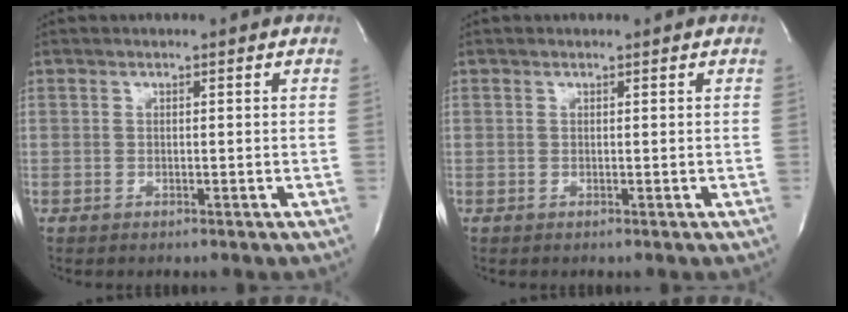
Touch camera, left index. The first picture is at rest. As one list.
[{"total": 0.0}]